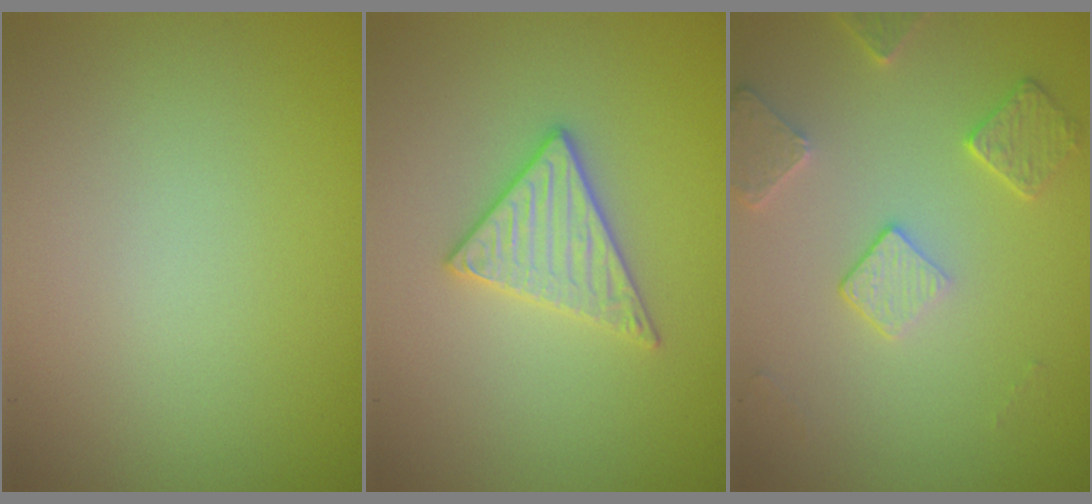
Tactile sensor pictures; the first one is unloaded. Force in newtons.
{"total": 3.2, "press": 3.0, "slide": 1.0}
{"total": 2.9, "press": 2.8, "slide": 0.9}